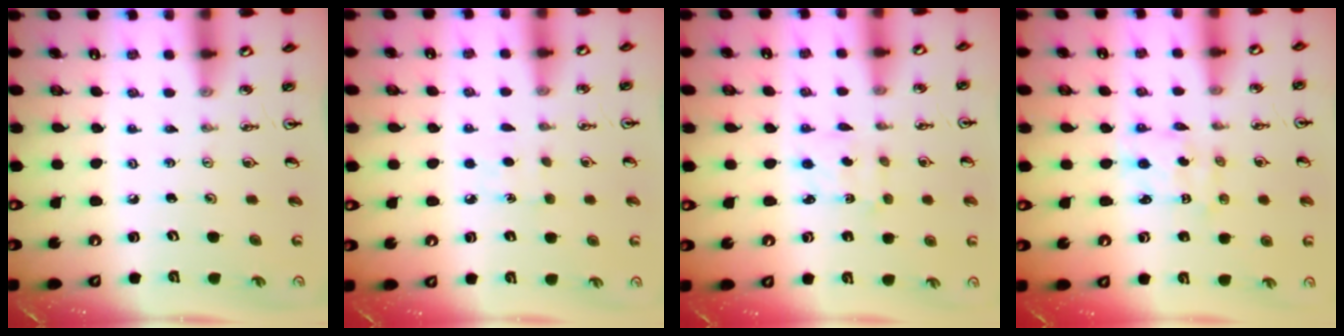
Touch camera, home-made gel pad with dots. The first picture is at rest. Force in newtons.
{"total": 4.0, "press": 4.0, "slide": 0.4}
{"total": 2.3, "press": 2.3, "slide": 0.4}
{"total": 2.3, "press": 2.3, "slide": 0.1}